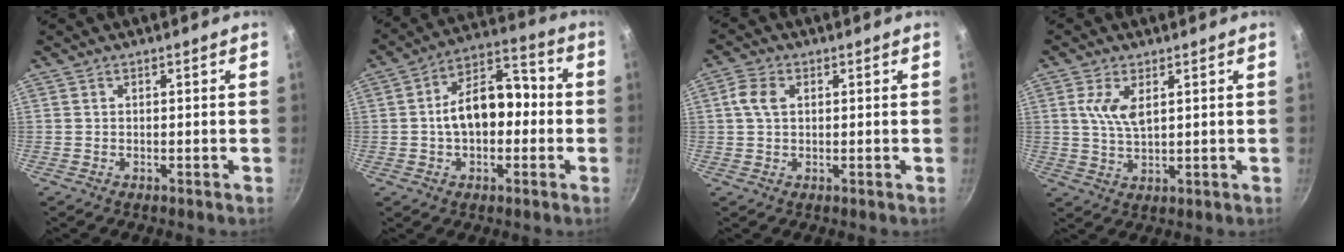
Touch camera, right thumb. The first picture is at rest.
{"total": 13.5, "force": [-0.6, 8.1, 10.8], "torque": [-0.152, 0.042, -0.020]}
{"total": 4.1, "force": [1.0, 2.7, 2.9], "torque": [-0.066, 0.007, 0.016]}
{"total": 5.6, "force": [1.8, 2.5, 4.7], "torque": [-0.094, -0.010, 0.040]}